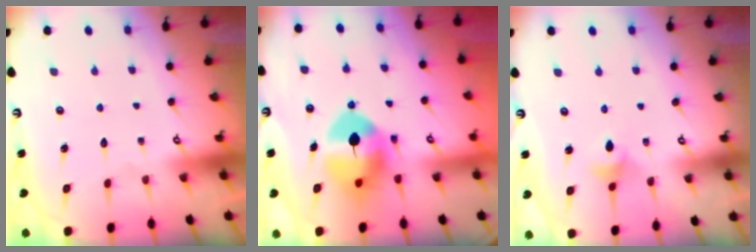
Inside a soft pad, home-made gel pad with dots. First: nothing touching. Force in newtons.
{"total": 11.1, "press": 10.9, "slide": 1.8}
{"total": 4.3, "press": 4.2, "slide": 0.9}